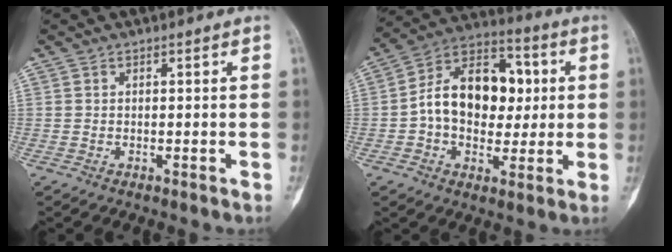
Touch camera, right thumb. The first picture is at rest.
{"total": 17.3, "force": [1.1, 11.9, 12.5], "torque": [-0.155, 0.031, 0.012]}